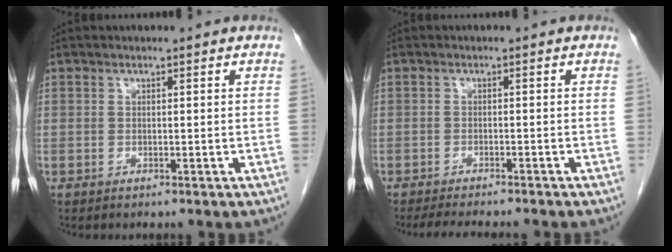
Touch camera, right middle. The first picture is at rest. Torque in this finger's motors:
{"motor_torque": [0.11, -0.09, 0.02, 0.01]}